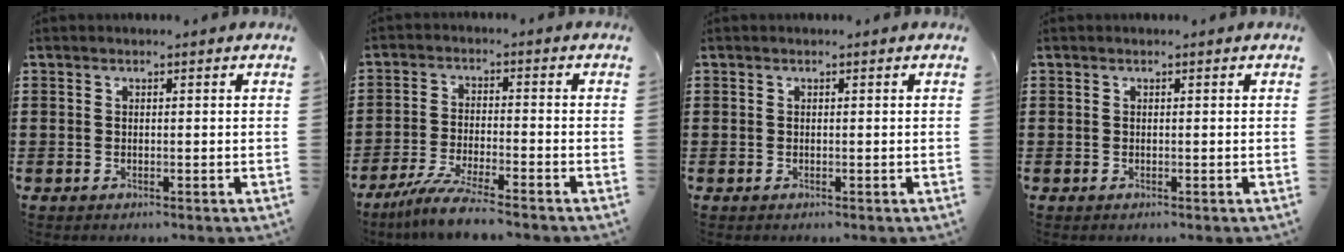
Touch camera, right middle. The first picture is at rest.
{"total": 6.2, "force": [-5.4, -0.2, 3.1], "torque": [-0.076, -0.022, -0.105]}
{"total": 0.0}
{"total": 0.0}